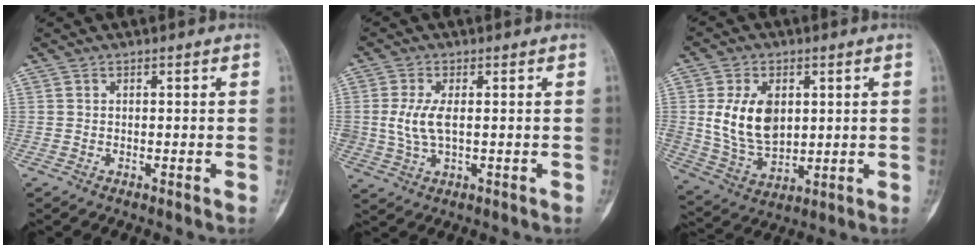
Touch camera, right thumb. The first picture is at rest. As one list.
[{"total": 5.7, "force": [0.4, 2.7, 5.0], "torque": [-0.117, -0.002, 0.010]}, {"total": 12.8, "force": [2.3, 8.4, 9.5], "torque": [-0.155, -0.014, 0.056]}]